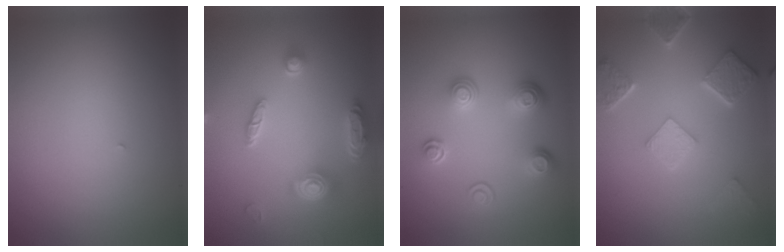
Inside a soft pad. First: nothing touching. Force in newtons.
{"total": 4.8, "press": 3.9, "slide": 2.8}
{"total": 4.0, "press": 3.0, "slide": 2.6}
{"total": 4.8, "press": 3.7, "slide": 2.9}